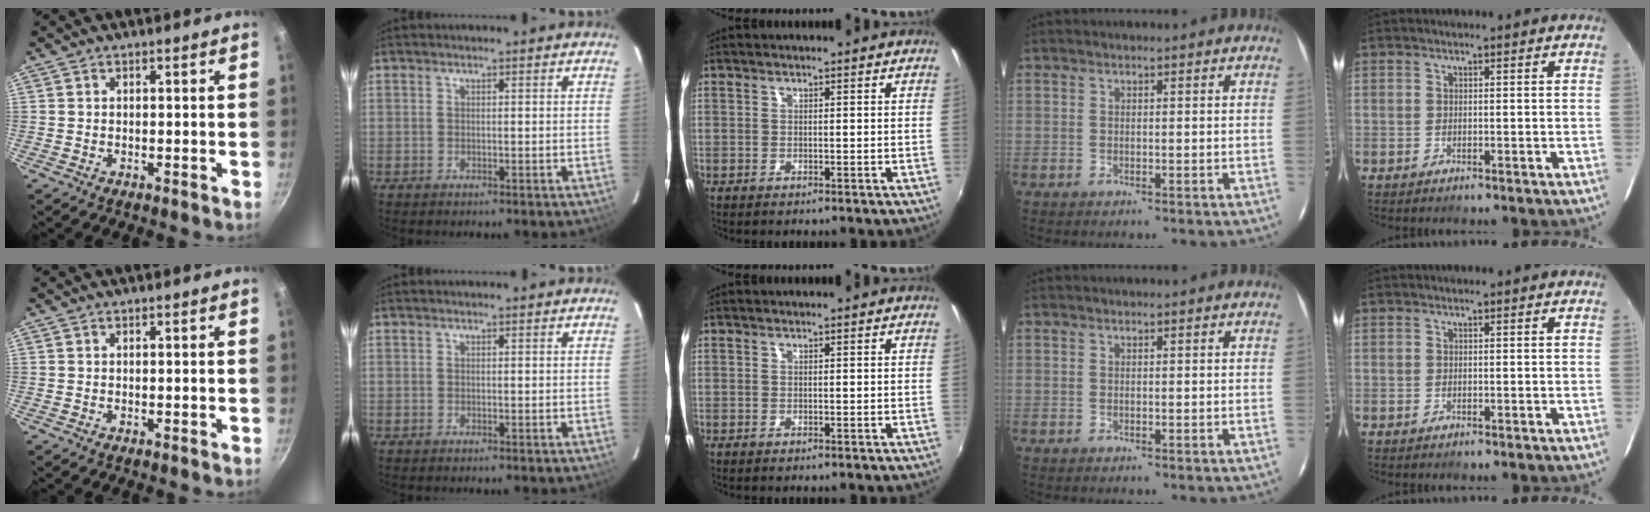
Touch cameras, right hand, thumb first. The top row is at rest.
{}